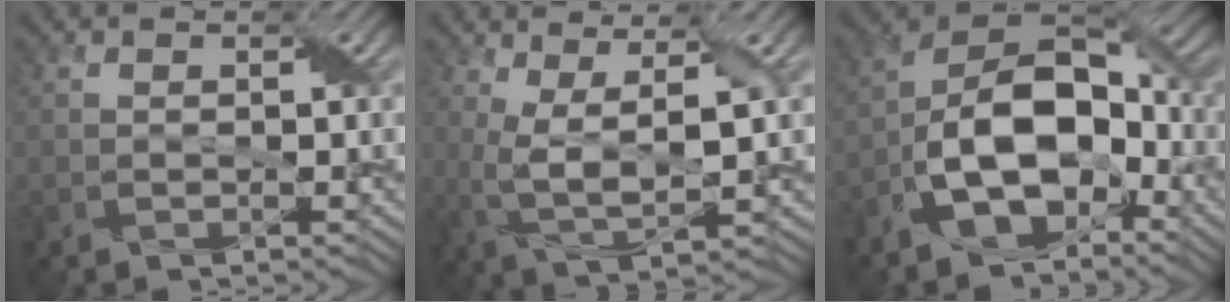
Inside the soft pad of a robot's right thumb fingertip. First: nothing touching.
{"total": 6.6, "force": [1.4, 2.1, 6.1], "torque": [-0.138, 0.001, 0.028]}
{"total": 14.0, "force": [-5.1, 8.0, 10.4], "torque": [-0.193, -0.009, -0.110]}